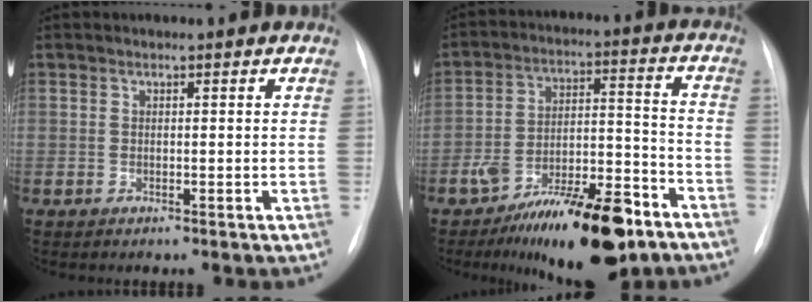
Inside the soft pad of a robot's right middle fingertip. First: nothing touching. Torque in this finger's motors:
{"motor_torque": [0.52, -0.40, 0.51, 0.06]}